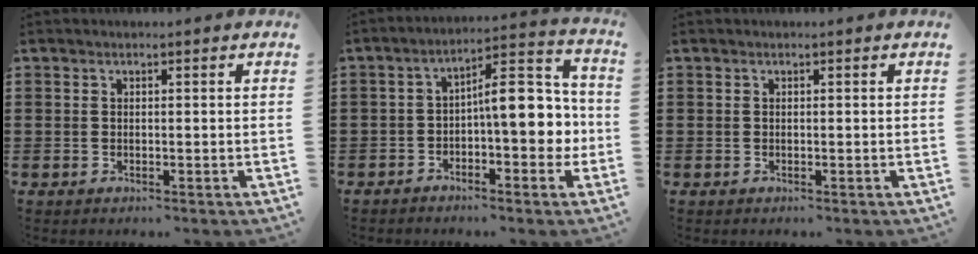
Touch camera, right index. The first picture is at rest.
{"total": 9.2, "force": [-0.2, 3.7, 8.4], "torque": [-0.110, -0.010, -0.014]}
{"total": 0.0}